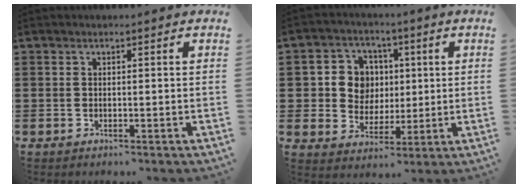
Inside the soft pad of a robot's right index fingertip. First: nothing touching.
{"total": 7.4, "force": [1.0, 6.9, 2.7], "torque": [-0.076, 0.018, 0.017]}